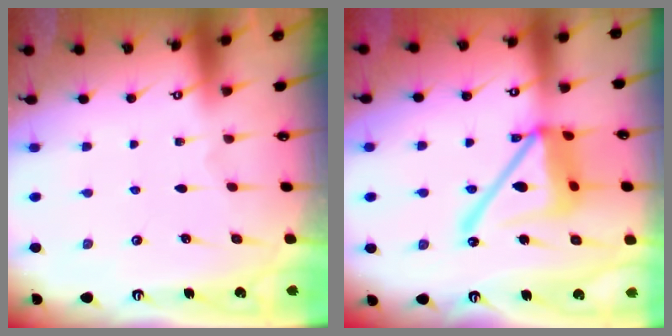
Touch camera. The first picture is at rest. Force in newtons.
{"total": 19.1, "press": 19.0, "slide": 1.9}